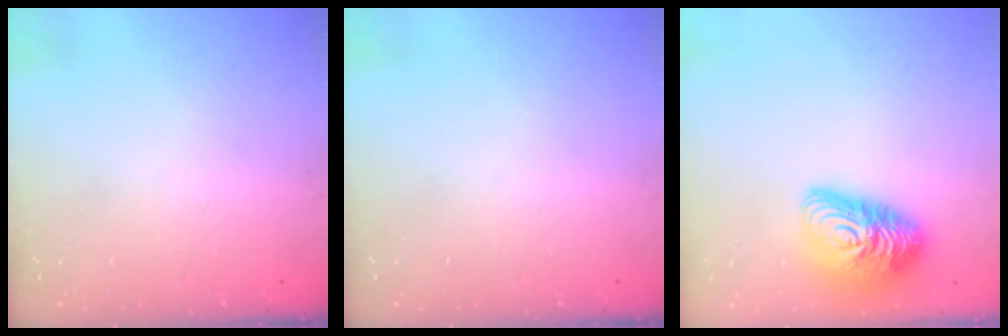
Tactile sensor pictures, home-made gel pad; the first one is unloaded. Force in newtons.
{"total": 0.0}
{"total": 16.8, "press": 16.8, "slide": 1.0}